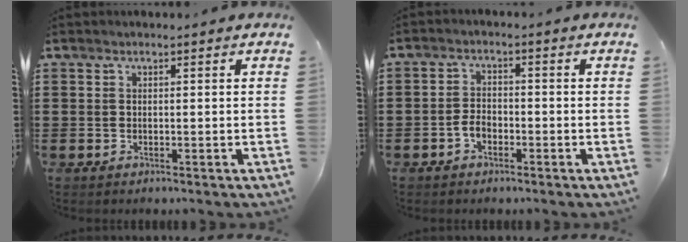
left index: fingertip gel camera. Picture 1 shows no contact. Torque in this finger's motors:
{"motor_torque": [0.32, 0.31, 0.13, 0.04]}